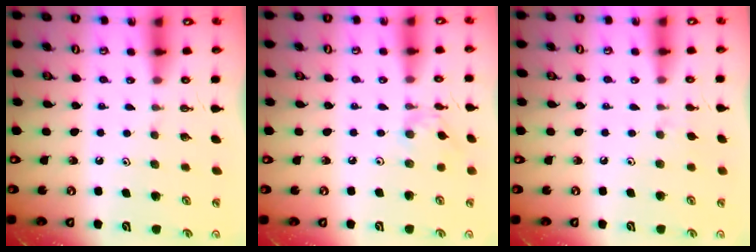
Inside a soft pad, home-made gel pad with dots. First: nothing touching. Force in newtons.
{"total": 2.9, "press": 2.9, "slide": 0.2}
{"total": 3.3, "press": 3.2, "slide": 0.7}